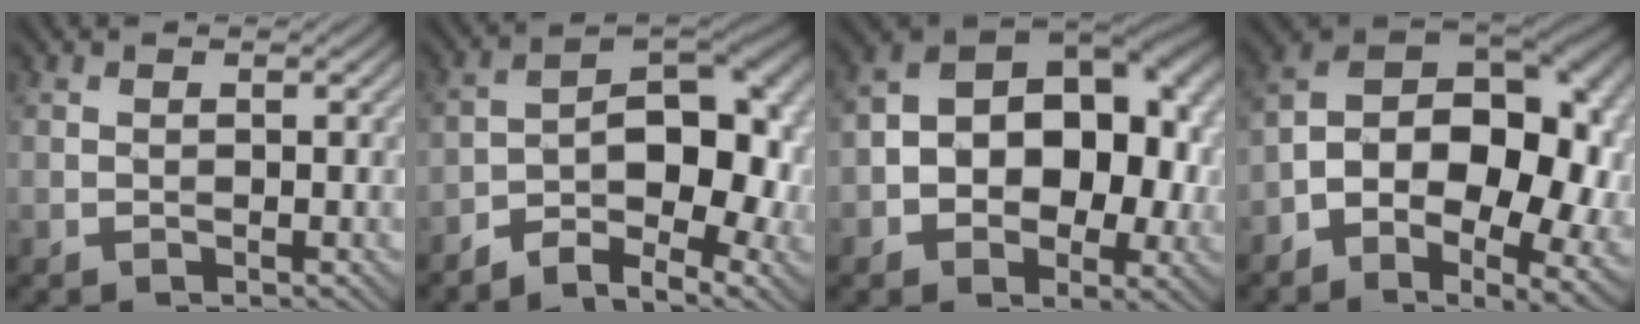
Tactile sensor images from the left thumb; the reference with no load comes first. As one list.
[{"total": 11.0, "force": [-4.9, 5.1, 8.4], "torque": [-0.119, -0.001, -0.086]}, {"total": 13.8, "force": [-0.1, 9.4, 10.2], "torque": [-0.149, 0.006, -0.008]}, {"total": 17.0, "force": [-2.7, 10.4, 13.2], "torque": [-0.217, -0.004, -0.029]}]